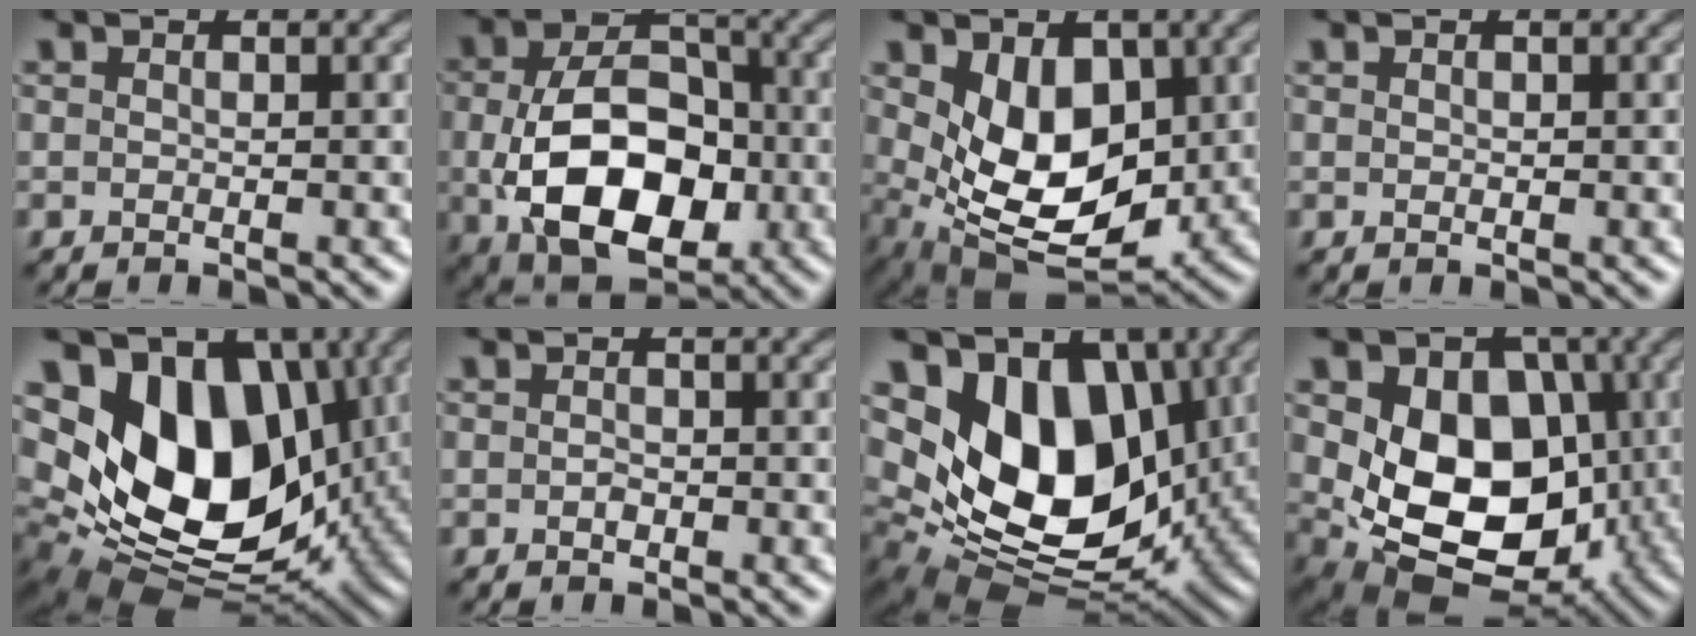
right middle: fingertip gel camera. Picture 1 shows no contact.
{"total": 11.5, "force": [-1.8, 7.4, 8.6], "torque": [-0.161, -0.015, -0.024]}
{"total": 8.3, "force": [0.9, 5.4, 6.3], "torque": [-0.110, -0.021, 0.022]}
{"total": 0.0}
{"total": 14.1, "force": [3.2, 9.7, 9.7], "torque": [-0.163, -0.001, 0.051]}
{"total": 0.9, "force": [-0.2, 0.6, 0.6], "torque": [-0.012, -0.001, -0.005]}
{"total": 12.6, "force": [3.4, 8.5, 8.6], "torque": [-0.140, -0.007, 0.051]}
{"total": 12.2, "force": [-0.2, 8.9, 8.4], "torque": [-0.118, -0.018, -0.008]}